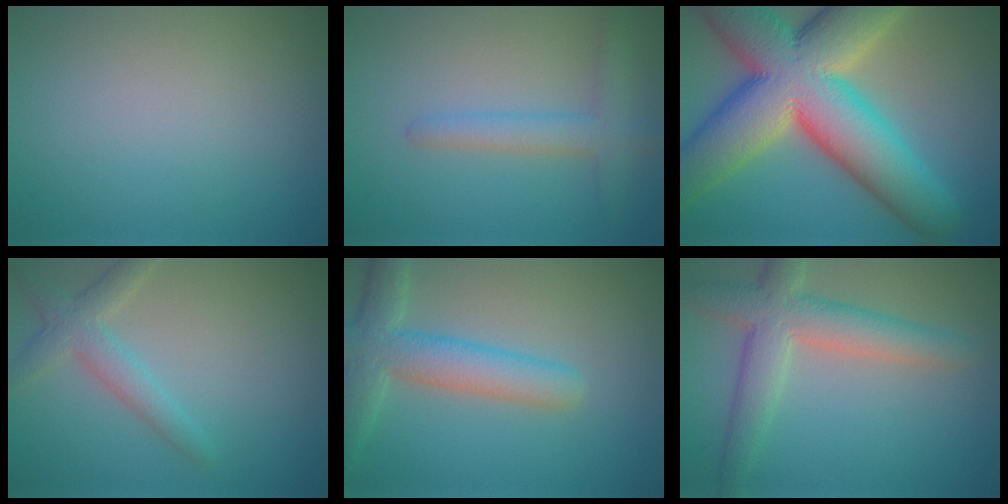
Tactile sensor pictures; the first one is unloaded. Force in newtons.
{"total": 2.8, "press": 2.8, "slide": 0.2}
{"total": 17.0, "press": 17.0, "slide": 1.0}
{"total": 3.0, "press": 3.0, "slide": 0.1}
{"total": 5.4, "press": 5.4, "slide": 0.4}
{"total": 5.5, "press": 5.5, "slide": 0.3}